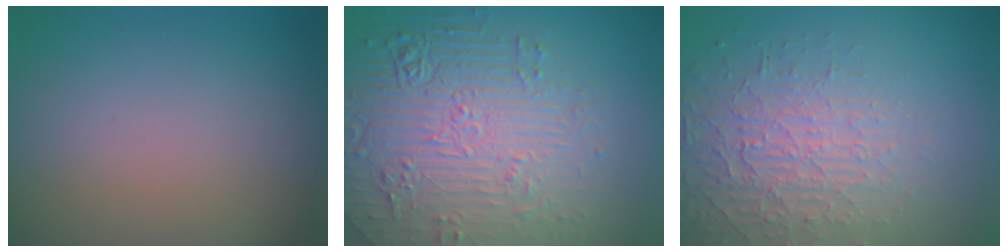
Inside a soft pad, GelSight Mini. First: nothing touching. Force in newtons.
{"total": 7.6, "press": 6.0, "slide": 4.7}
{"total": 4.0, "press": 3.7, "slide": 1.4}